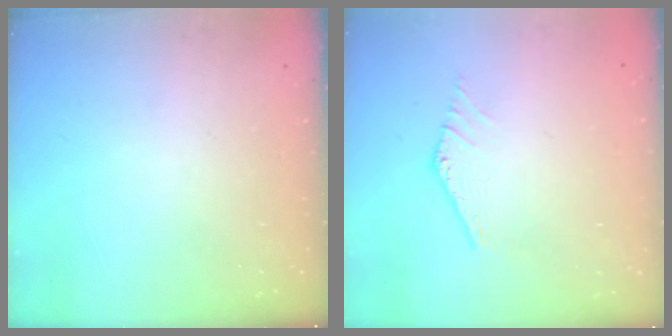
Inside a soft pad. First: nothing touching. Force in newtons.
{"total": 0.7, "press": 0.7, "slide": 0.3}